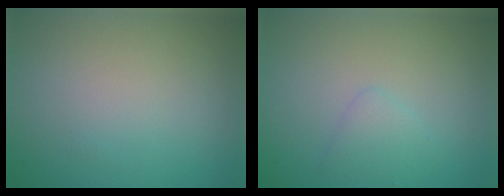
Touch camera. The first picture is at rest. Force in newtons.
{"total": 1.4, "press": 1.4, "slide": 0.0}